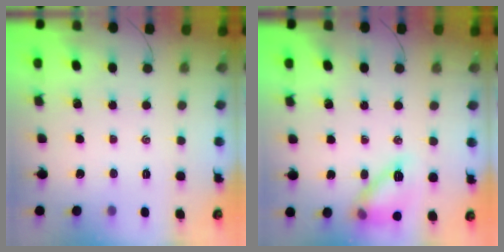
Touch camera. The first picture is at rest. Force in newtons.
{"total": 12.3, "press": 12.3, "slide": 0.5}